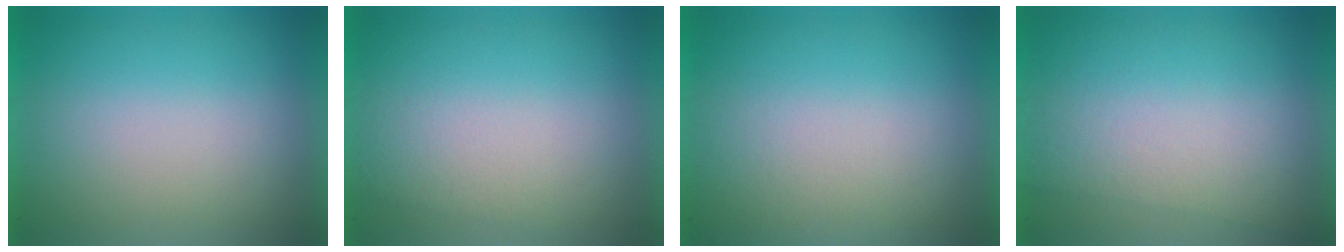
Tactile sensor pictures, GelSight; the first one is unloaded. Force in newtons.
{"total": 1.0}
{"total": 2.0}
{"total": 2.7}